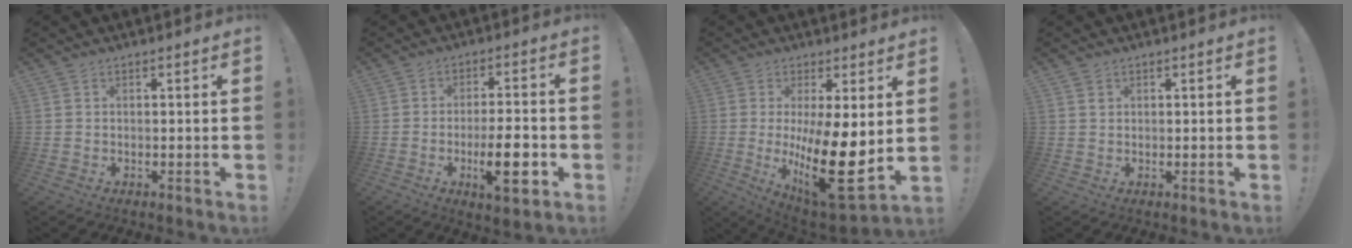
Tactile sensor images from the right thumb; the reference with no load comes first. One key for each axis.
{"total": 12.5, "fx": -4.3, "fy": 3.0, "fz": 11.4, "tx": -0.176, "ty": 0.007, "tz": -0.068}
{"total": 18.9, "fx": -1.2, "fy": 6.6, "fz": 17.7, "tx": -0.281, "ty": -0.028, "tz": -0.006}
{"total": 0.9, "fx": 0.5, "fy": 0.8, "fz": 0.2, "tx": -0.004, "ty": 0.001, "tz": 0.010}